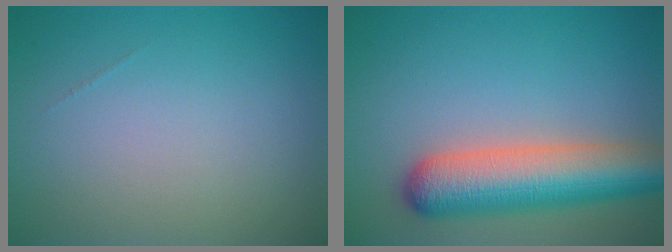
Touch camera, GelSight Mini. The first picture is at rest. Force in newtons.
{"total": 8.1, "press": 8.1, "slide": 0.4}